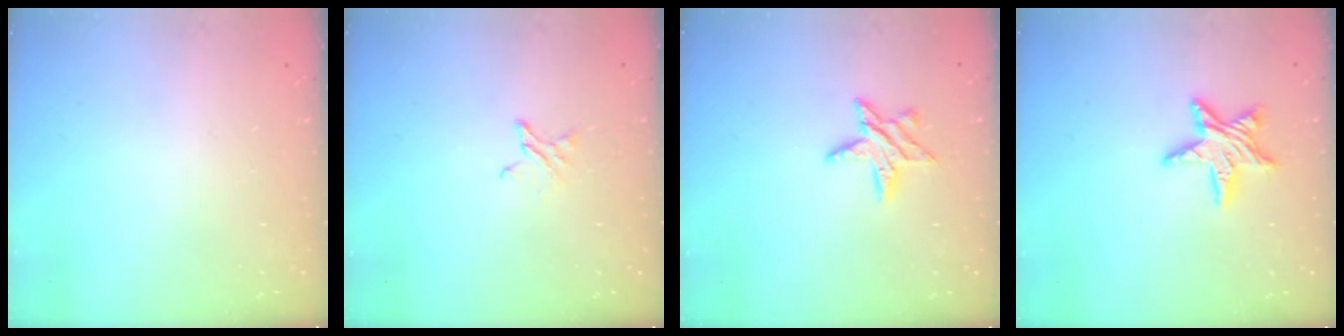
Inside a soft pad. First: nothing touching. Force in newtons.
{"total": 2.0, "press": 2.0, "slide": 0.1}
{"total": 7.6, "press": 7.6, "slide": 0.3}
{"total": 10.1, "press": 10.0, "slide": 0.7}